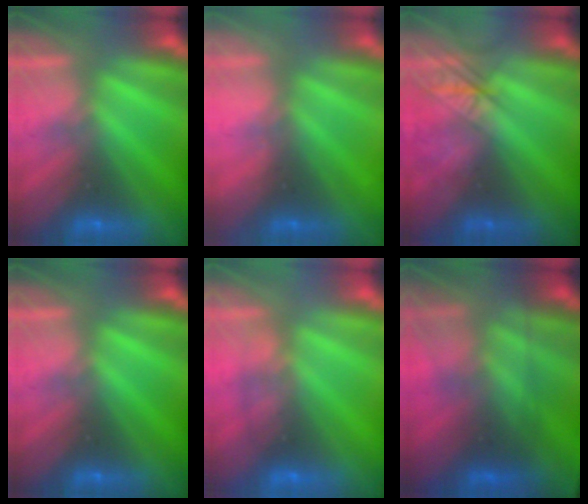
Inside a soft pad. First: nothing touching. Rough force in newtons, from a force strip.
{"total": 2.2}
{"total": 2.5}
{"total": 0.0}
{"total": 1.8}
{"total": 4.9}